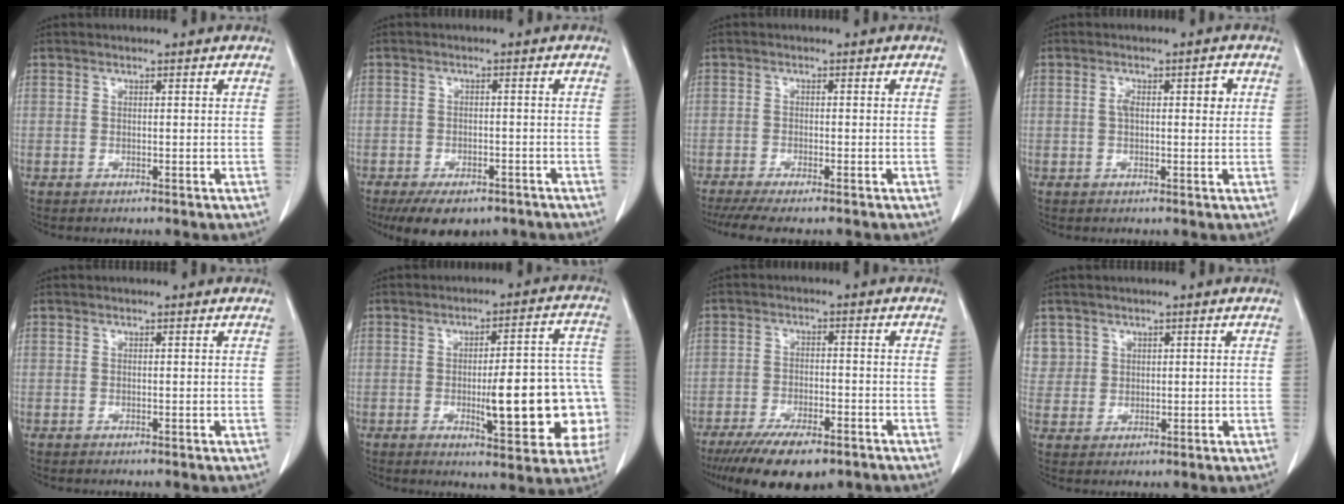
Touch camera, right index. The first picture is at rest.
{"total": 8.7, "force": [-6.5, 4.1, 4.2], "torque": [-0.053, 0.000, -0.091]}
{"total": 8.2, "force": [-6.8, 0.7, 4.5], "torque": [-0.062, -0.013, -0.104]}
{"total": 3.8, "force": [0.7, 1.5, 3.4], "torque": [-0.057, 0.016, 0.011]}
{"total": 0.0}
{"total": 16.5, "force": [-3.4, 3.7, 15.7], "torque": [-0.145, 0.032, -0.031]}
{"total": 11.6, "force": [-8.3, 3.6, 7.2], "torque": [-0.113, -0.014, -0.127]}
{"total": 3.7, "force": [1.8, 3.2, -0.2], "torque": [0.018, 0.004, 0.036]}